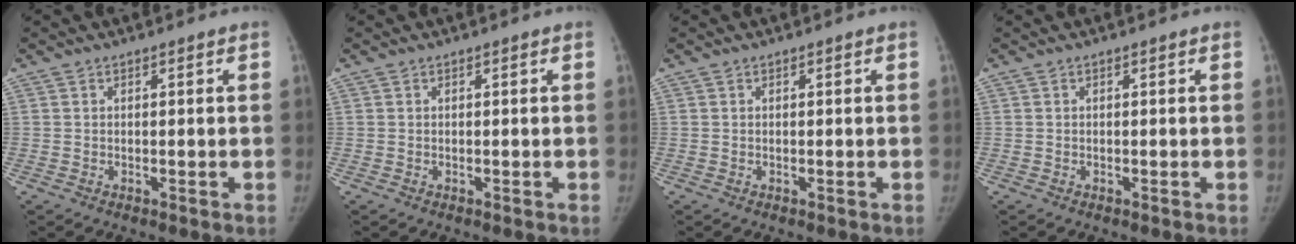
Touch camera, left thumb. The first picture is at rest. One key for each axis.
{"total": 0.0}
{"total": 0.0}
{"total": 0.0}